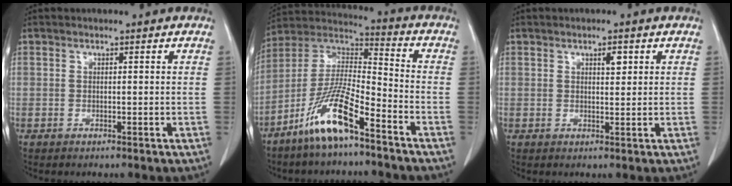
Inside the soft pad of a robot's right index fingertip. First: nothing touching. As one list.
[{"total": 12.9, "force": [-8.2, 1.8, 9.9], "torque": [-0.203, -0.007, -0.157]}, {"total": 1.9, "force": [0.9, 0.7, 1.6], "torque": [-0.025, -0.003, 0.014]}]